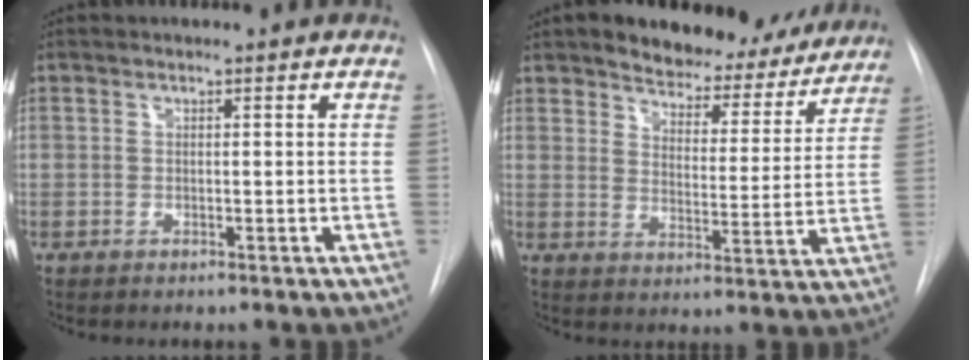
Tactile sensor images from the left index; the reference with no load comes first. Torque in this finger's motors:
{"motor_torque": [0.29, -0.86, 0.75, 0.16]}